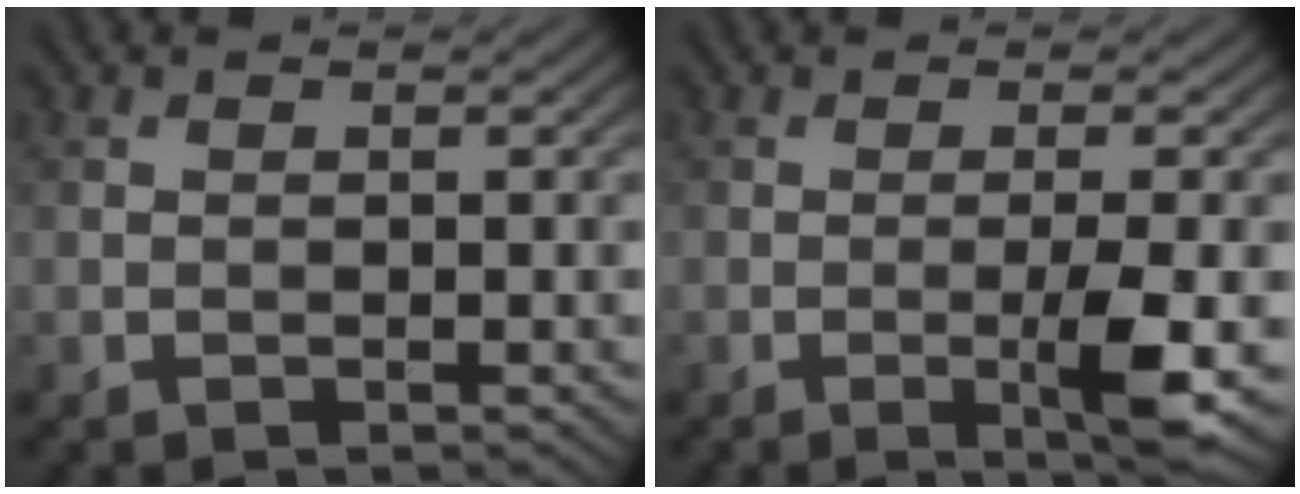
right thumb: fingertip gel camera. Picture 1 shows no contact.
{"total": 4.8, "force": [-1.2, 0.3, 4.6], "torque": [-0.081, 0.000, -0.021]}